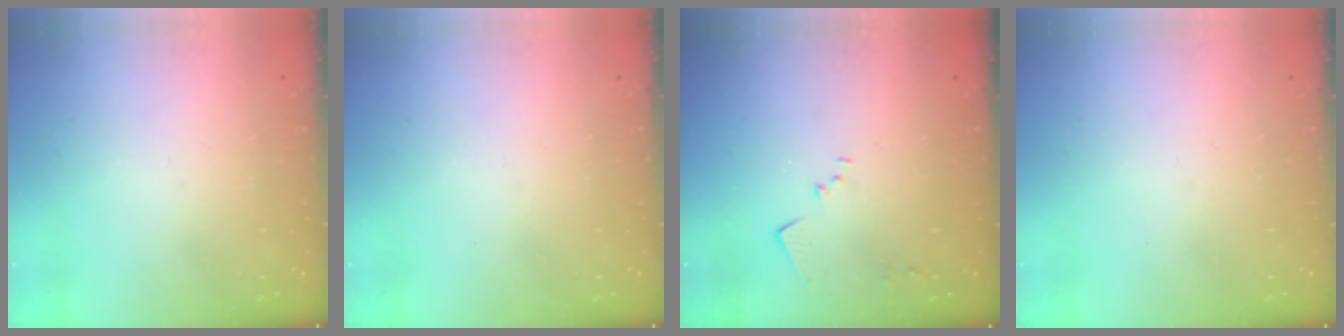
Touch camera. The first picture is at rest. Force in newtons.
{"total": 0.0}
{"total": 7.4, "press": 7.4, "slide": 0.8}
{"total": 0.0}